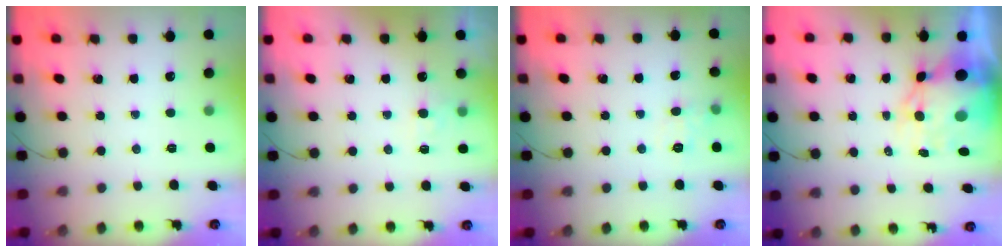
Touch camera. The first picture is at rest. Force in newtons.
{"total": 2.5, "press": 2.1, "slide": 1.5}
{"total": 6.4, "press": 6.2, "slide": 1.9}
{"total": 13.0, "press": 12.5, "slide": 3.6}